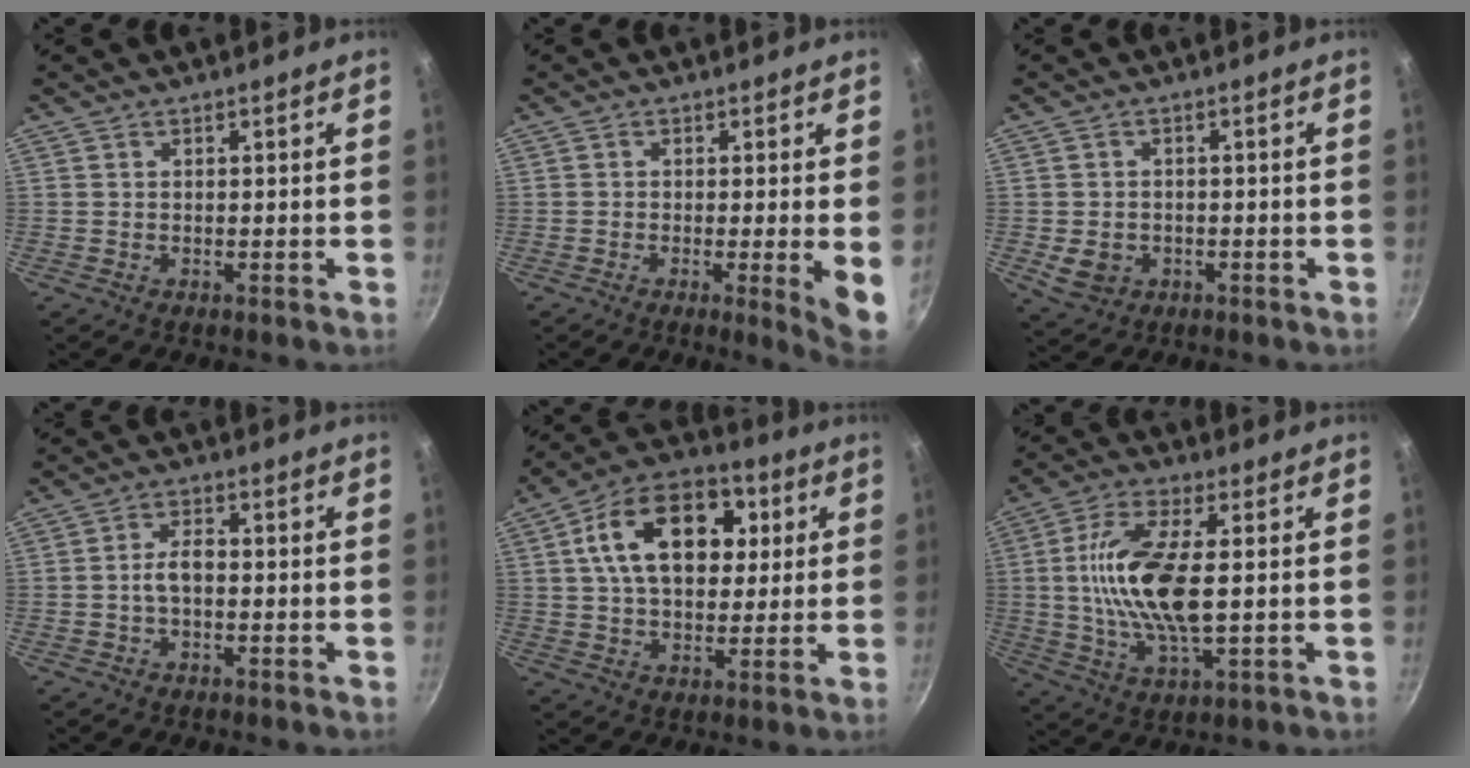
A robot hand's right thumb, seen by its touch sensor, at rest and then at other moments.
{"total": 5.8, "force": [-0.7, 0.4, 5.8], "torque": [-0.077, -0.013, -0.011]}
{"total": 5.1, "force": [-1.3, 4.2, 2.6], "torque": [-0.043, 0.009, -0.010]}
{"total": 2.9, "force": [-0.7, 1.2, 2.6], "torque": [-0.054, 0.016, -0.016]}
{"total": 18.9, "force": [4.6, 12.4, 13.5], "torque": [-0.190, 0.016, 0.058]}
{"total": 15.1, "force": [0.8, 6.0, 13.9], "torque": [-0.272, 0.006, 0.010]}